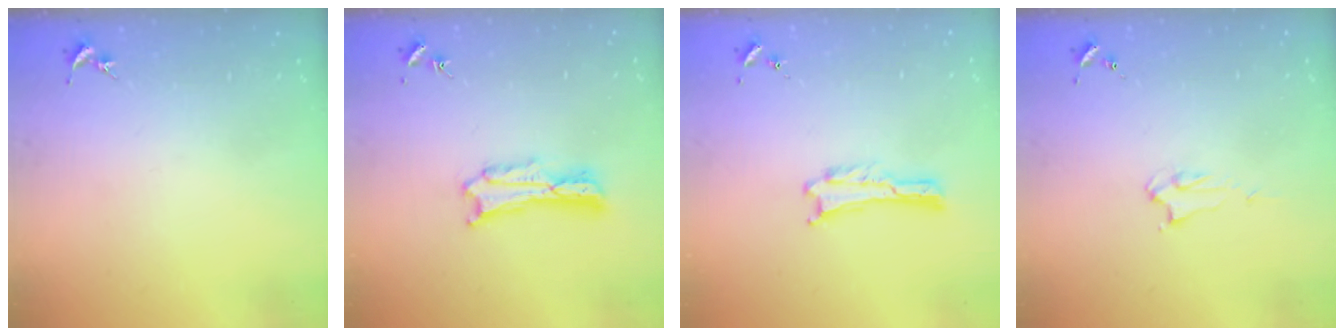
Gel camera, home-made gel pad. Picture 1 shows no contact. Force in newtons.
{"total": 2.7, "press": 2.7, "slide": 0.3}
{"total": 0.0}
{"total": 2.2, "press": 2.2, "slide": 0.2}